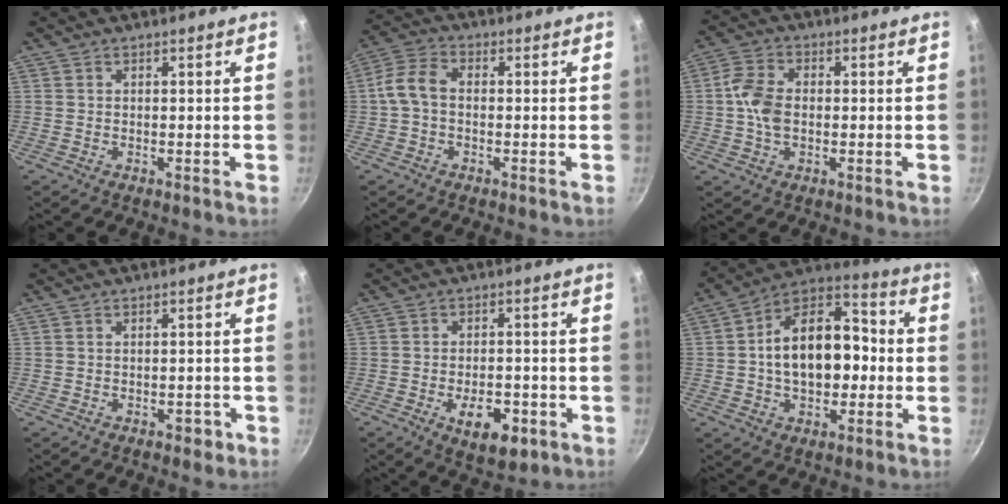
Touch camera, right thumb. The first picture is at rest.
{"total": 6.4, "force": [-0.4, 4.1, 4.8], "torque": [-0.096, 0.021, -0.016]}
{"total": 7.2, "force": [0.0, 4.6, 5.5], "torque": [-0.110, 0.014, -0.004]}
{"total": 1.7, "force": [-0.9, 1.0, 1.1], "torque": [-0.006, 0.008, -0.009]}
{"total": 8.5, "force": [-3.3, 4.3, 6.5], "torque": [-0.087, 0.009, -0.041]}
{"total": 17.9, "force": [-0.3, 11.0, 14.1], "torque": [-0.195, 0.039, -0.014]}